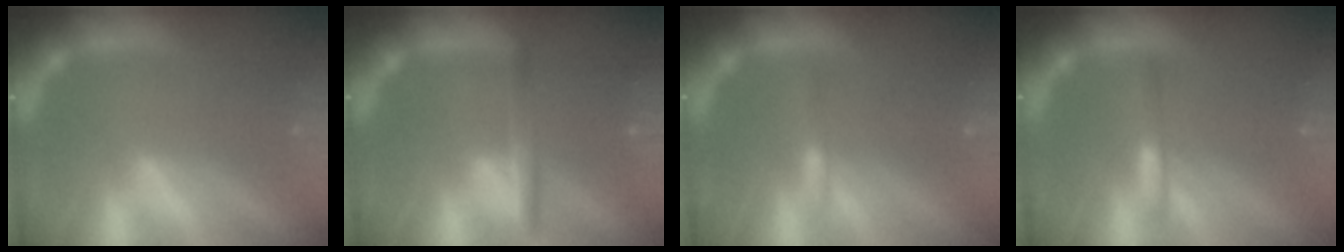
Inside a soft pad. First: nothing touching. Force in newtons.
{"total": 2.4}
{"total": 0.9}
{"total": 1.4}